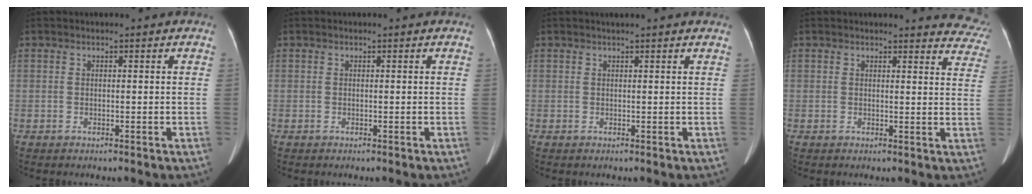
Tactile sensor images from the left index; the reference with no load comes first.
{"total": 0.0}
{"total": 2.8, "force": [2.5, -0.2, 1.3], "torque": [-0.017, 0.020, 0.031]}
{"total": 8.4, "force": [8.3, 1.7, 0.5], "torque": [0.036, -0.055, 0.047]}